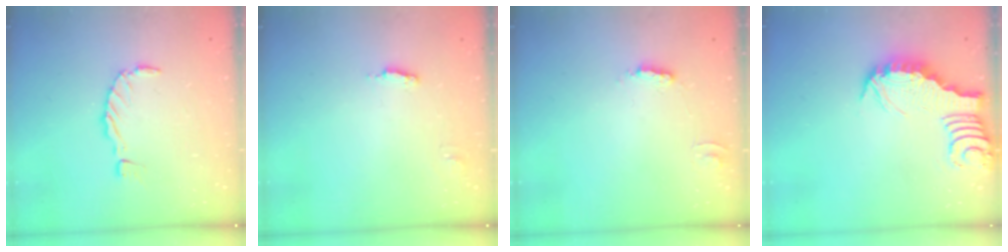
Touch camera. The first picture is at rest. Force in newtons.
{"total": 2.9, "press": 2.9, "slide": 0.3}
{"total": 4.1, "press": 4.1, "slide": 0.3}
{"total": 3.0, "press": 3.0, "slide": 0.3}